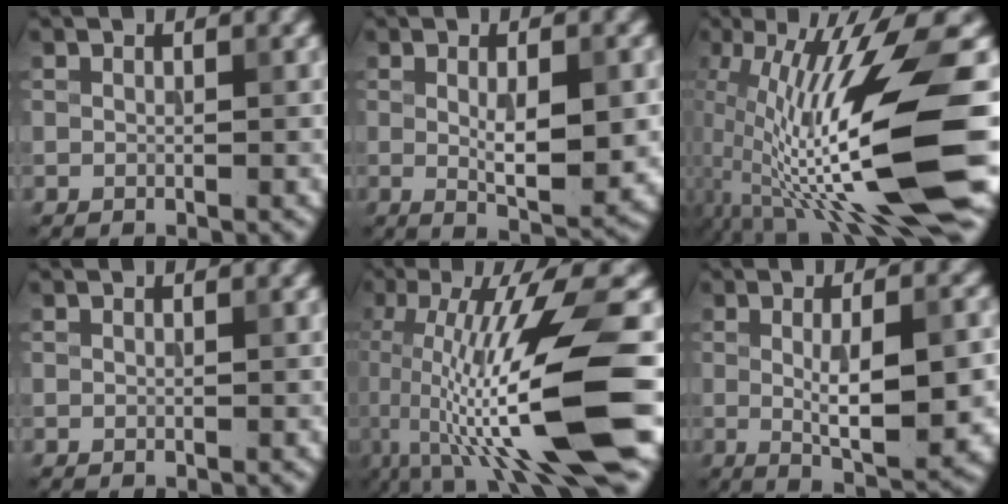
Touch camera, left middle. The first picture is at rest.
{"total": 5.4, "force": [-0.1, 1.6, 5.2], "torque": [-0.084, -0.007, 0.003]}
{"total": 15.0, "force": [-2.9, 2.4, 14.5], "torque": [-0.264, 0.007, -0.037]}
{"total": 0.0}
{"total": 13.7, "force": [-1.9, 2.5, 13.3], "torque": [-0.224, 0.006, -0.026]}
{"total": 7.8, "force": [-0.3, 2.2, 7.4], "torque": [-0.111, -0.006, 0.000]}